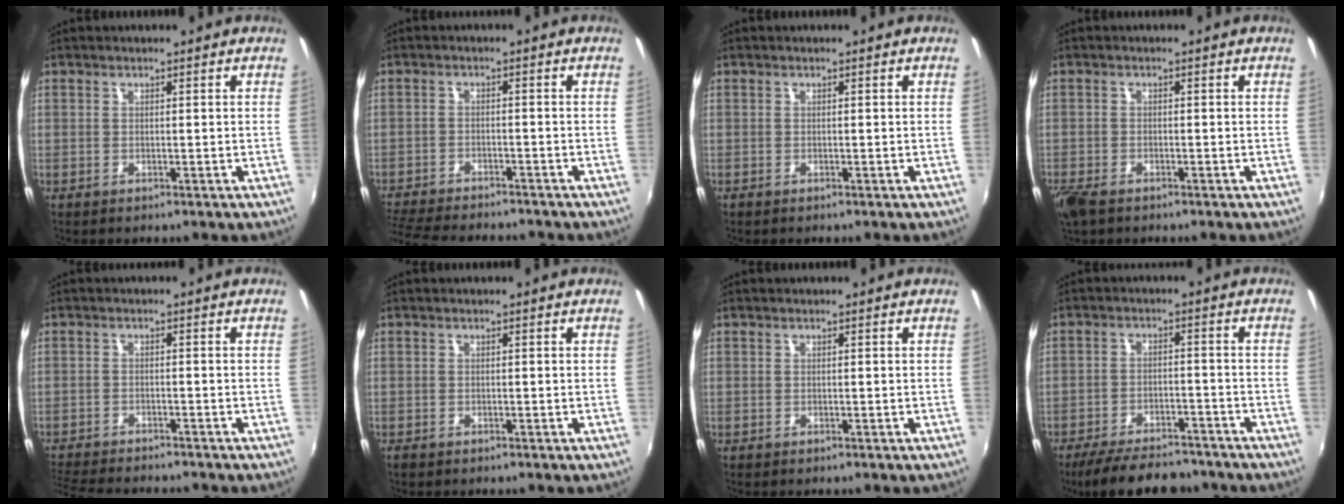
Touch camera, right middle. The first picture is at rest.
{"total": 13.0, "force": [-11.6, 2.7, 5.3], "torque": [-0.130, -0.021, -0.186]}
{"total": 0.0}
{"total": 4.8, "force": [-3.5, 1.9, 2.6], "torque": [-0.069, -0.018, -0.072]}
{"total": 10.2, "force": [-9.3, 1.7, 3.8], "torque": [-0.101, -0.018, -0.153]}
{"total": 0.8, "force": [-0.6, 0.4, 0.2], "torque": [-0.007, -0.003, -0.012]}
{"total": 0.0}
{"total": 14.1, "force": [-11.8, 4.6, 6.2], "torque": [-0.135, -0.008, -0.172]}